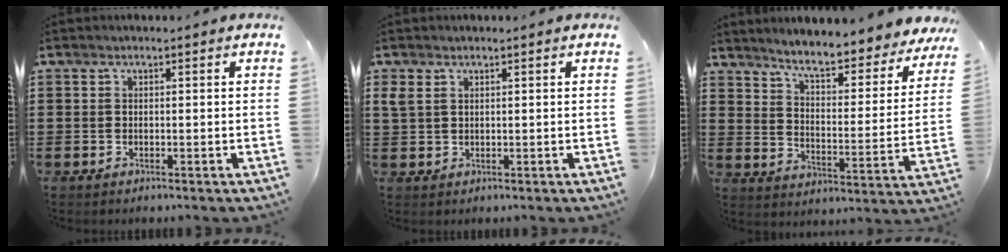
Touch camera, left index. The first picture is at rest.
{"total": 1.8, "force": [1.0, 1.1, 1.1], "torque": [-0.026, 0.005, 0.019]}
{"total": 6.0, "force": [5.5, -0.1, 2.4], "torque": [-0.062, -0.048, 0.085]}